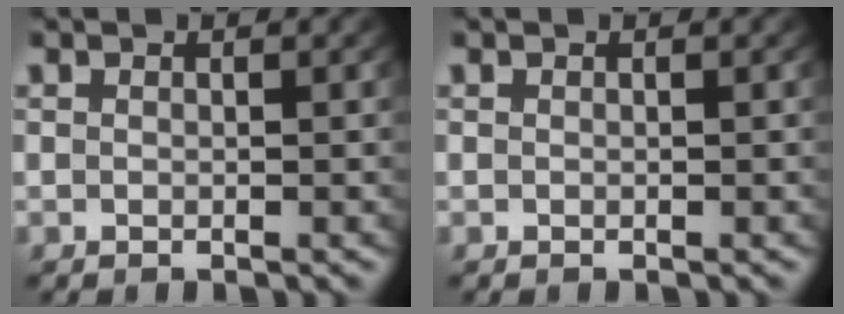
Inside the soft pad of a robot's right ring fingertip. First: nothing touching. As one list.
[{"total": 0.0}]